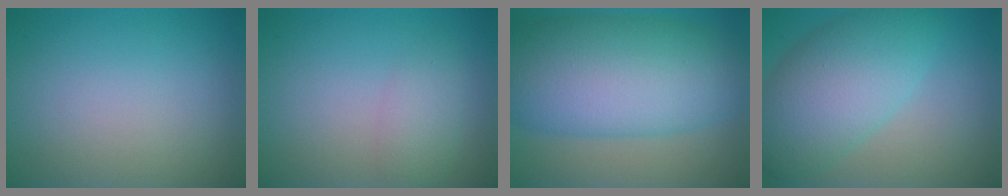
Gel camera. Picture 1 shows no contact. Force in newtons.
{"total": 2.3, "press": 2.3, "slide": 0.1}
{"total": 12.5, "press": 12.5, "slide": 0.2}
{"total": 7.6, "press": 7.5, "slide": 0.3}